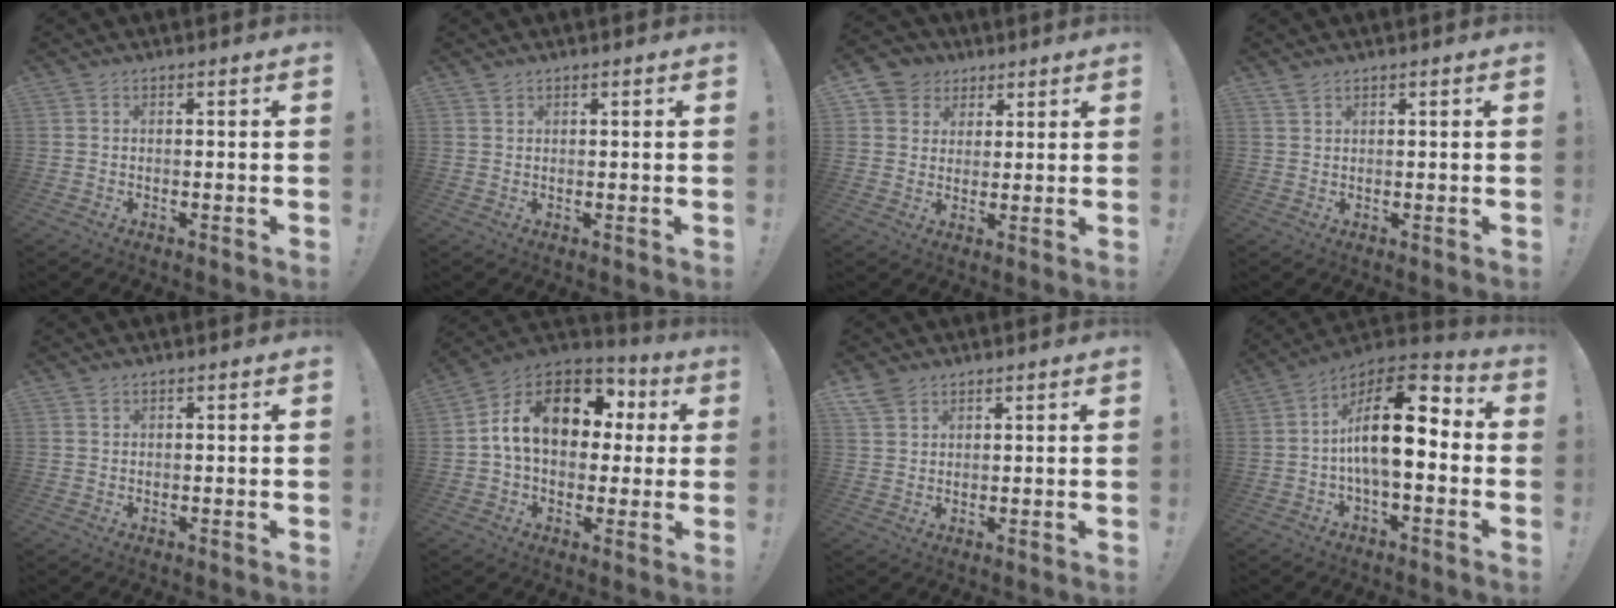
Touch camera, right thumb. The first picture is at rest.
{"total": 0.9, "force": [0.8, 0.4, 0.2], "torque": [0.003, -0.004, 0.014]}
{"total": 6.9, "force": [2.8, 6.2, 1.0], "torque": [-0.022, -0.012, 0.060]}
{"total": 1.6, "force": [1.3, 0.6, 0.7], "torque": [-0.008, -0.006, 0.024]}
{"total": 0.6, "force": [0.4, 0.4, 0.1], "torque": [0.003, -0.002, 0.006]}
{"total": 17.9, "force": [4.3, 12.2, 12.3], "torque": [-0.190, 0.006, 0.082]}
{"total": 4.5, "force": [3.4, 2.6, 1.5], "torque": [-0.030, -0.014, 0.065]}
{"total": 17.2, "force": [0.8, 7.4, 15.5], "torque": [-0.260, 0.001, 0.010]}